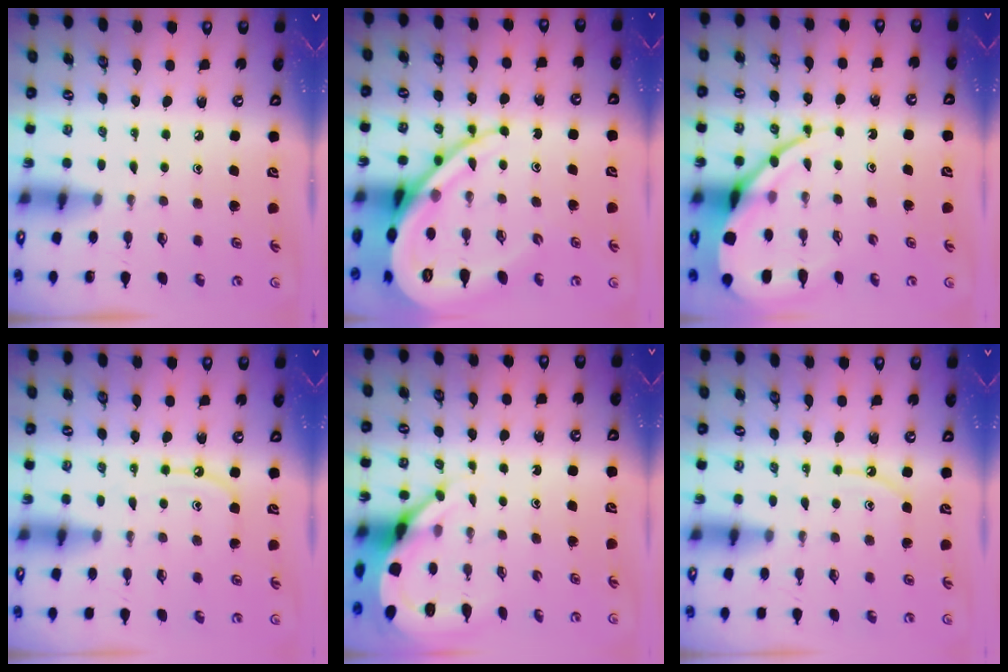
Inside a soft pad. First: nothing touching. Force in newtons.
{"total": 16.8, "press": 16.7, "slide": 1.9}
{"total": 11.8, "press": 11.7, "slide": 1.1}
{"total": 6.1, "press": 6.1, "slide": 0.7}
{"total": 7.5, "press": 7.4, "slide": 1.0}
{"total": 6.2, "press": 6.1, "slide": 0.7}